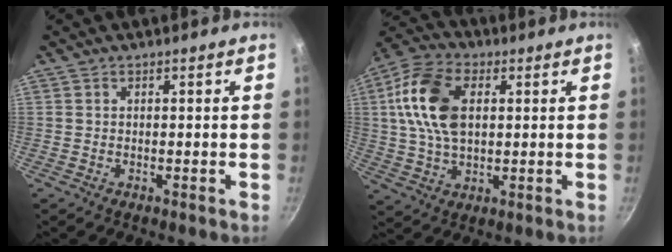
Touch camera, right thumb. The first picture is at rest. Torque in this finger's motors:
{"motor_torque": [0.95, 2.79, 1.40, -0.49, 0.46]}